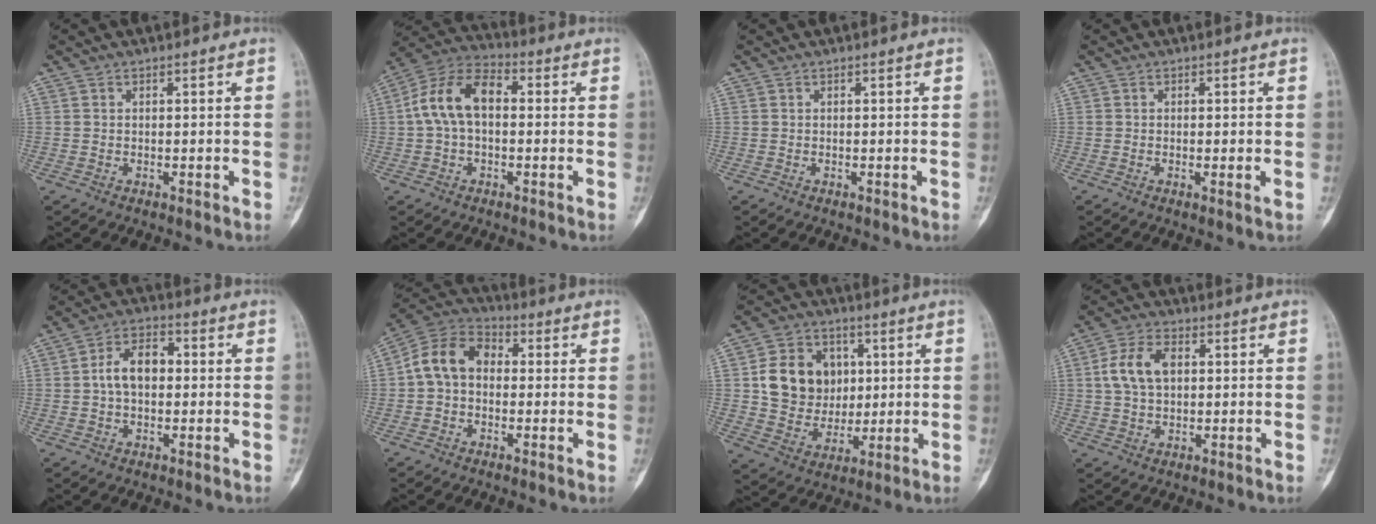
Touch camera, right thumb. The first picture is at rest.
{"total": 11.7, "force": [0.7, 7.1, 9.2], "torque": [-0.173, 0.036, 0.002]}
{"total": 0.0}
{"total": 1.5, "force": [-0.1, 0.2, 1.5], "torque": [-0.023, -0.005, -0.004]}
{"total": 7.7, "force": [0.2, 5.0, 5.9], "torque": [-0.092, 0.024, -0.005]}
{"total": 10.3, "force": [0.2, 7.6, 6.9], "torque": [-0.110, 0.034, -0.012]}
{"total": 13.9, "force": [2.4, 11.9, 6.9], "torque": [-0.078, 0.000, 0.050]}
{"total": 8.4, "force": [1.5, 5.3, 6.4], "torque": [-0.122, 0.013, 0.026]}